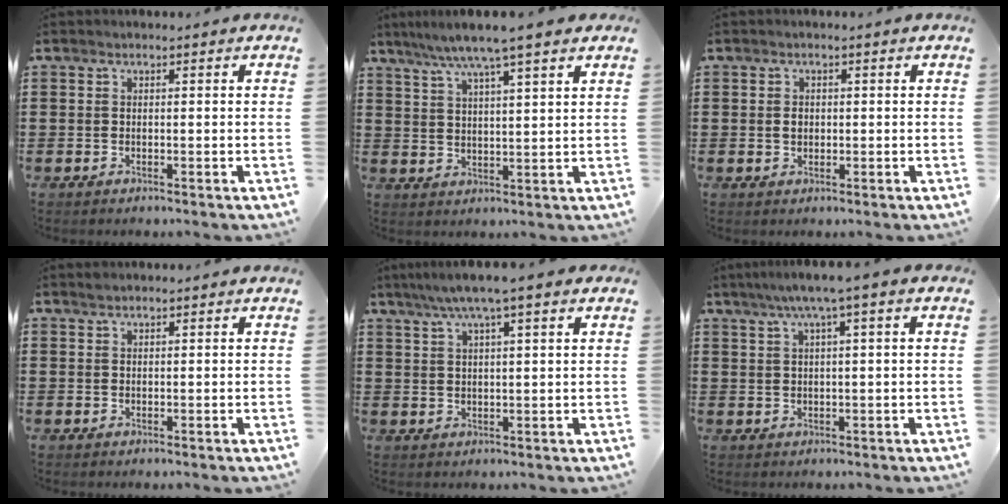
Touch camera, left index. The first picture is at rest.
{"total": 6.3, "force": [4.9, -0.3, 4.0], "torque": [-0.092, -0.015, 0.082]}
{"total": 1.4, "force": [0.1, 1.1, 0.9], "torque": [-0.021, 0.007, -0.001]}
{"total": 0.8, "force": [0.7, 0.3, 0.3], "torque": [-0.007, 0.002, 0.013]}
{"total": 4.8, "force": [3.2, 0.0, 3.6], "torque": [-0.077, 0.000, 0.054]}
{"total": 3.7, "force": [1.5, -0.2, 3.4], "torque": [-0.067, 0.000, 0.023]}